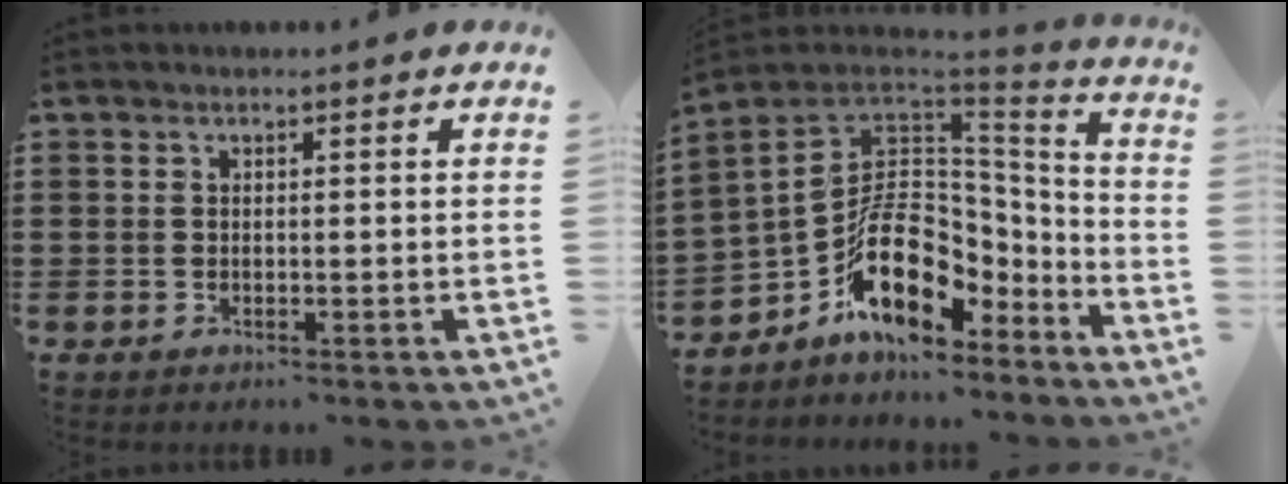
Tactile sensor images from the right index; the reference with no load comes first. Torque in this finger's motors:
{"motor_torque": [2.05, 0.09, 1.05, 0.21]}